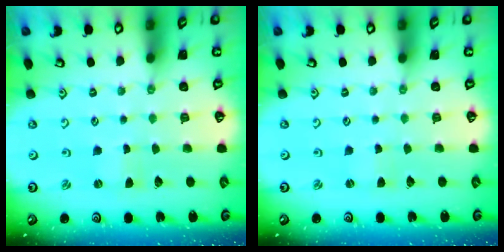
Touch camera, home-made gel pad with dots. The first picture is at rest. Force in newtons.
{"total": 0.9, "press": 0.9, "slide": 0.1}